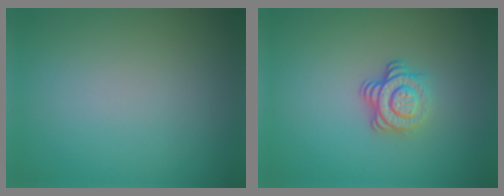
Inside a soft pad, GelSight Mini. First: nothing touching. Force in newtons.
{"total": 3.6, "press": 2.5, "slide": 2.5}